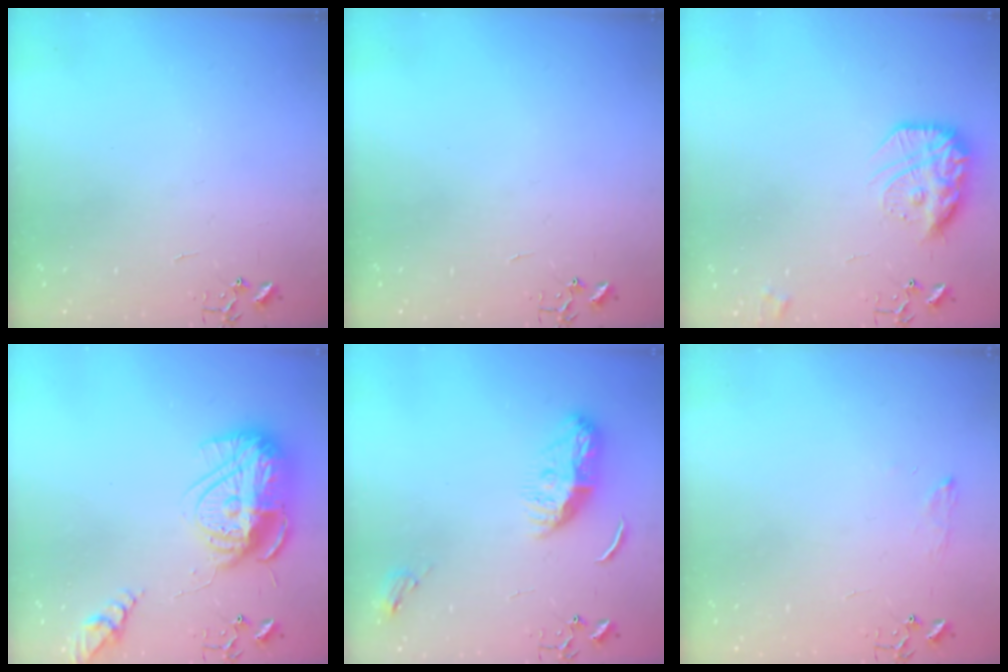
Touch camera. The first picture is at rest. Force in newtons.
{"total": 0.0}
{"total": 16.5, "press": 16.4, "slide": 1.3}
{"total": 18.9, "press": 18.9, "slide": 1.6}
{"total": 11.6, "press": 11.6, "slide": 0.3}
{"total": 6.3, "press": 6.2, "slide": 0.8}